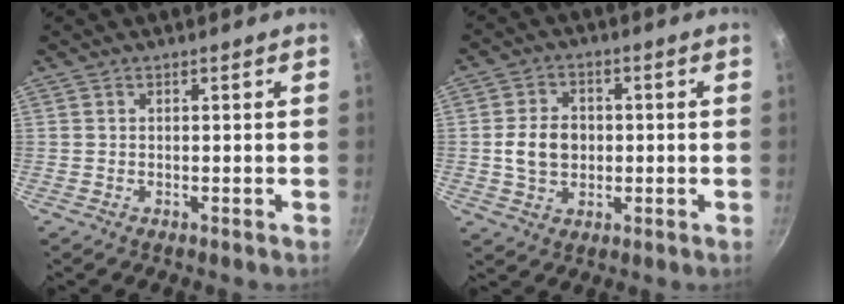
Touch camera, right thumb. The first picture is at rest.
{"total": 7.8, "force": [-0.2, 6.1, 4.8], "torque": [-0.069, 0.009, -0.003]}